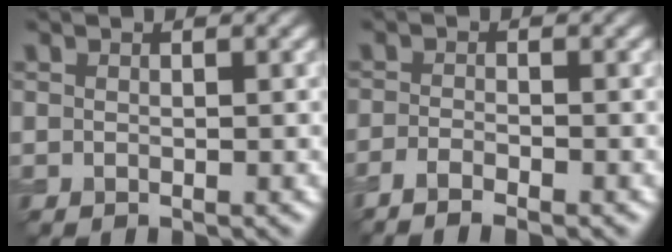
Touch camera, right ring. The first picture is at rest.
{"total": 2.5, "force": [-1.8, 0.4, 1.6], "torque": [-0.036, -0.002, -0.041]}